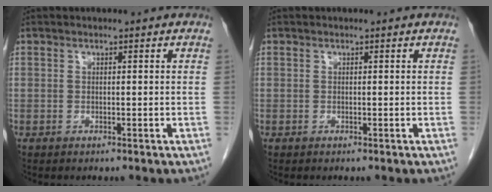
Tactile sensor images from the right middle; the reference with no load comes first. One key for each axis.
{"total": 0.0}